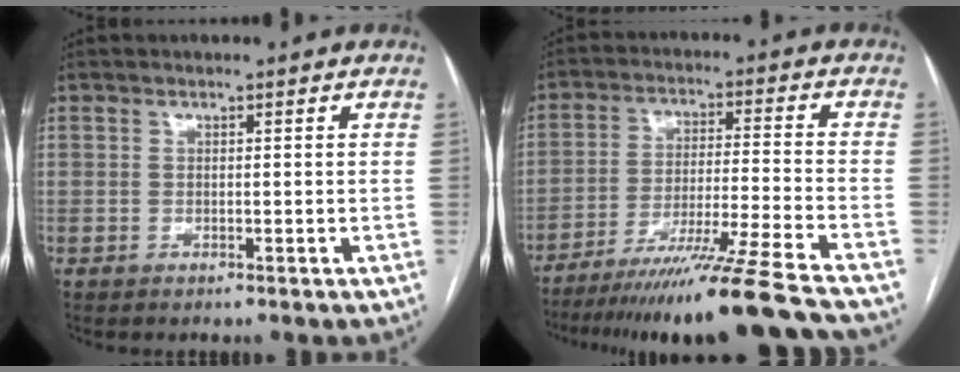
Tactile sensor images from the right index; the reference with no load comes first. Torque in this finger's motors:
{"motor_torque": [1.37, -0.77, 0.72, 0.16]}